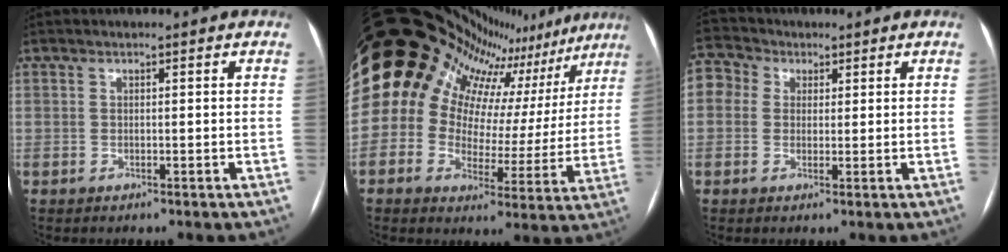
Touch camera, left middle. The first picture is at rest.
{"total": 23.7, "force": [15.8, 12.5, 12.6], "torque": [-0.241, 0.048, 0.210]}
{"total": 5.1, "force": [0.9, 4.8, 1.4], "torque": [-0.049, 0.027, 0.029]}